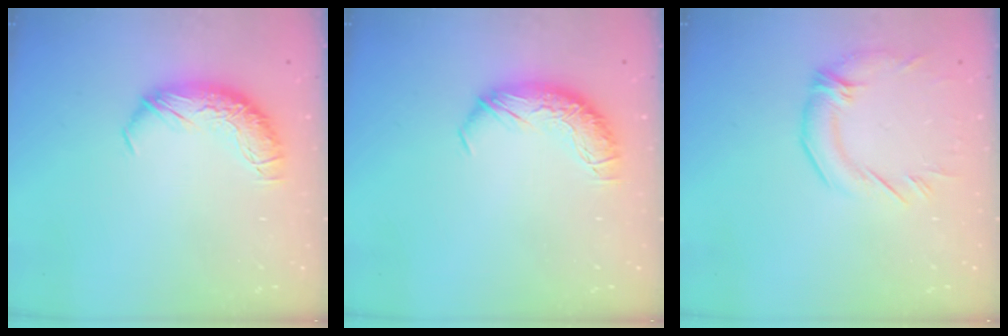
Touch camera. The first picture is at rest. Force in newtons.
{"total": 0.0}
{"total": 2.0, "press": 1.0, "slide": 1.7}